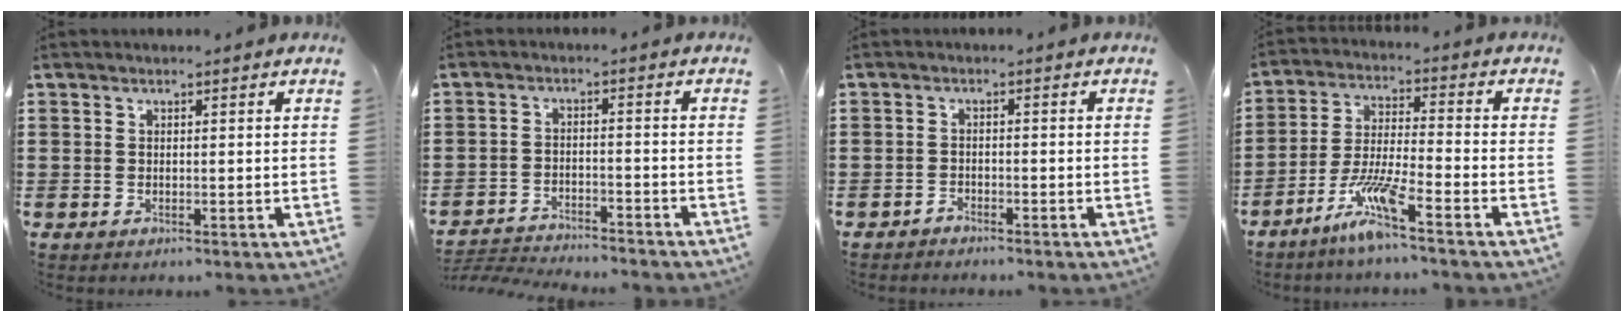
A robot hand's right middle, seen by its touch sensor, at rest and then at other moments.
{"total": 3.5, "force": [-3.5, 0.1, 0.3], "torque": [-0.017, -0.002, -0.076]}
{"total": 1.4, "force": [-1.4, 0.1, 0.1], "torque": [-0.008, -0.001, -0.029]}
{"total": 7.9, "force": [-5.7, 0.4, 5.4], "torque": [-0.123, -0.015, -0.112]}